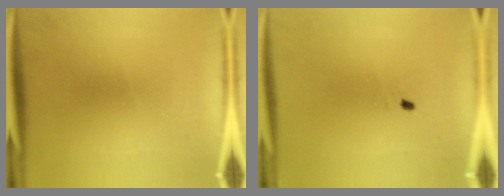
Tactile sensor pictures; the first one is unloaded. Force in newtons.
{"total": 0.5}